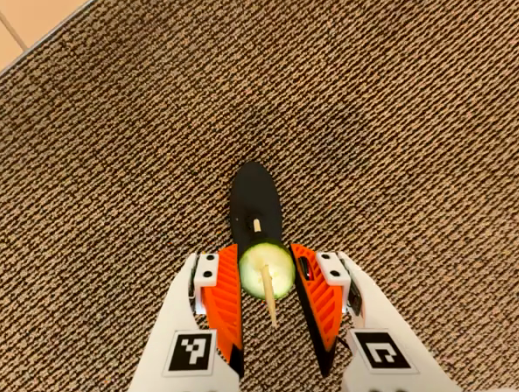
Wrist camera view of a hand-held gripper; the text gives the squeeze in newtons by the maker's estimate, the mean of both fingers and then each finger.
{"total": 7.2, "left": 7.3, "right": 7.1}